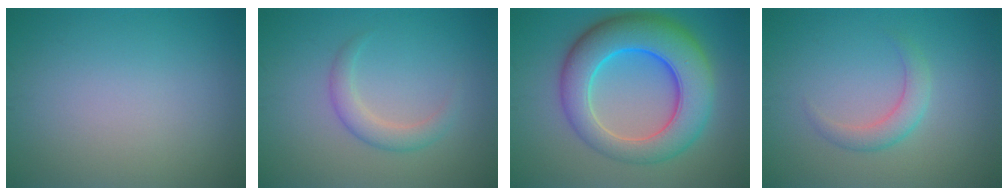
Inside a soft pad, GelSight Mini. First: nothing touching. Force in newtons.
{"total": 2.3, "press": 2.3, "slide": 0.2}
{"total": 10.4, "press": 10.4, "slide": 0.1}
{"total": 2.2, "press": 2.2, "slide": 0.0}